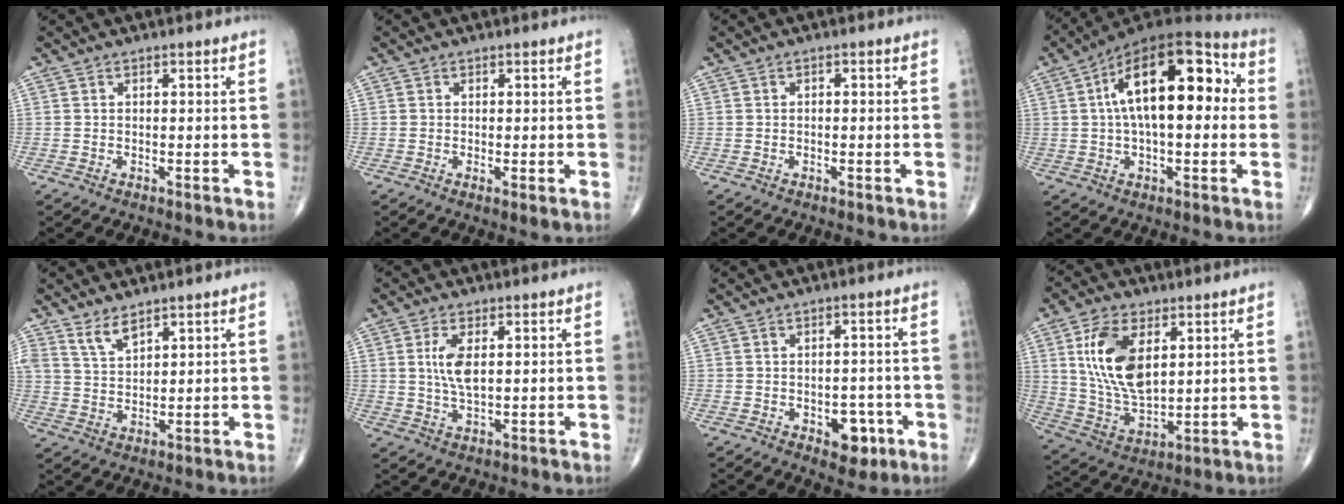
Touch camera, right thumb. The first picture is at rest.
{"total": 1.3, "force": [-0.2, 0.2, 1.2], "torque": [-0.022, -0.006, -0.007]}
{"total": 0.6, "force": [0.0, 0.4, 0.4], "torque": [-0.005, 0.001, -0.002]}
{"total": 20.2, "force": [3.2, 9.4, 17.6], "torque": [-0.262, 0.033, 0.038]}
{"total": 4.3, "force": [3.4, 1.6, 2.1], "torque": [-0.033, -0.024, 0.073]}
{"total": 5.5, "force": [1.2, 2.3, 4.9], "torque": [-0.101, -0.007, 0.025]}
{"total": 5.9, "force": [-2.5, 3.7, 3.9], "torque": [-0.017, 0.015, -0.028]}
{"total": 14.8, "force": [4.4, 7.9, 11.7], "torque": [-0.214, -0.019, 0.093]}